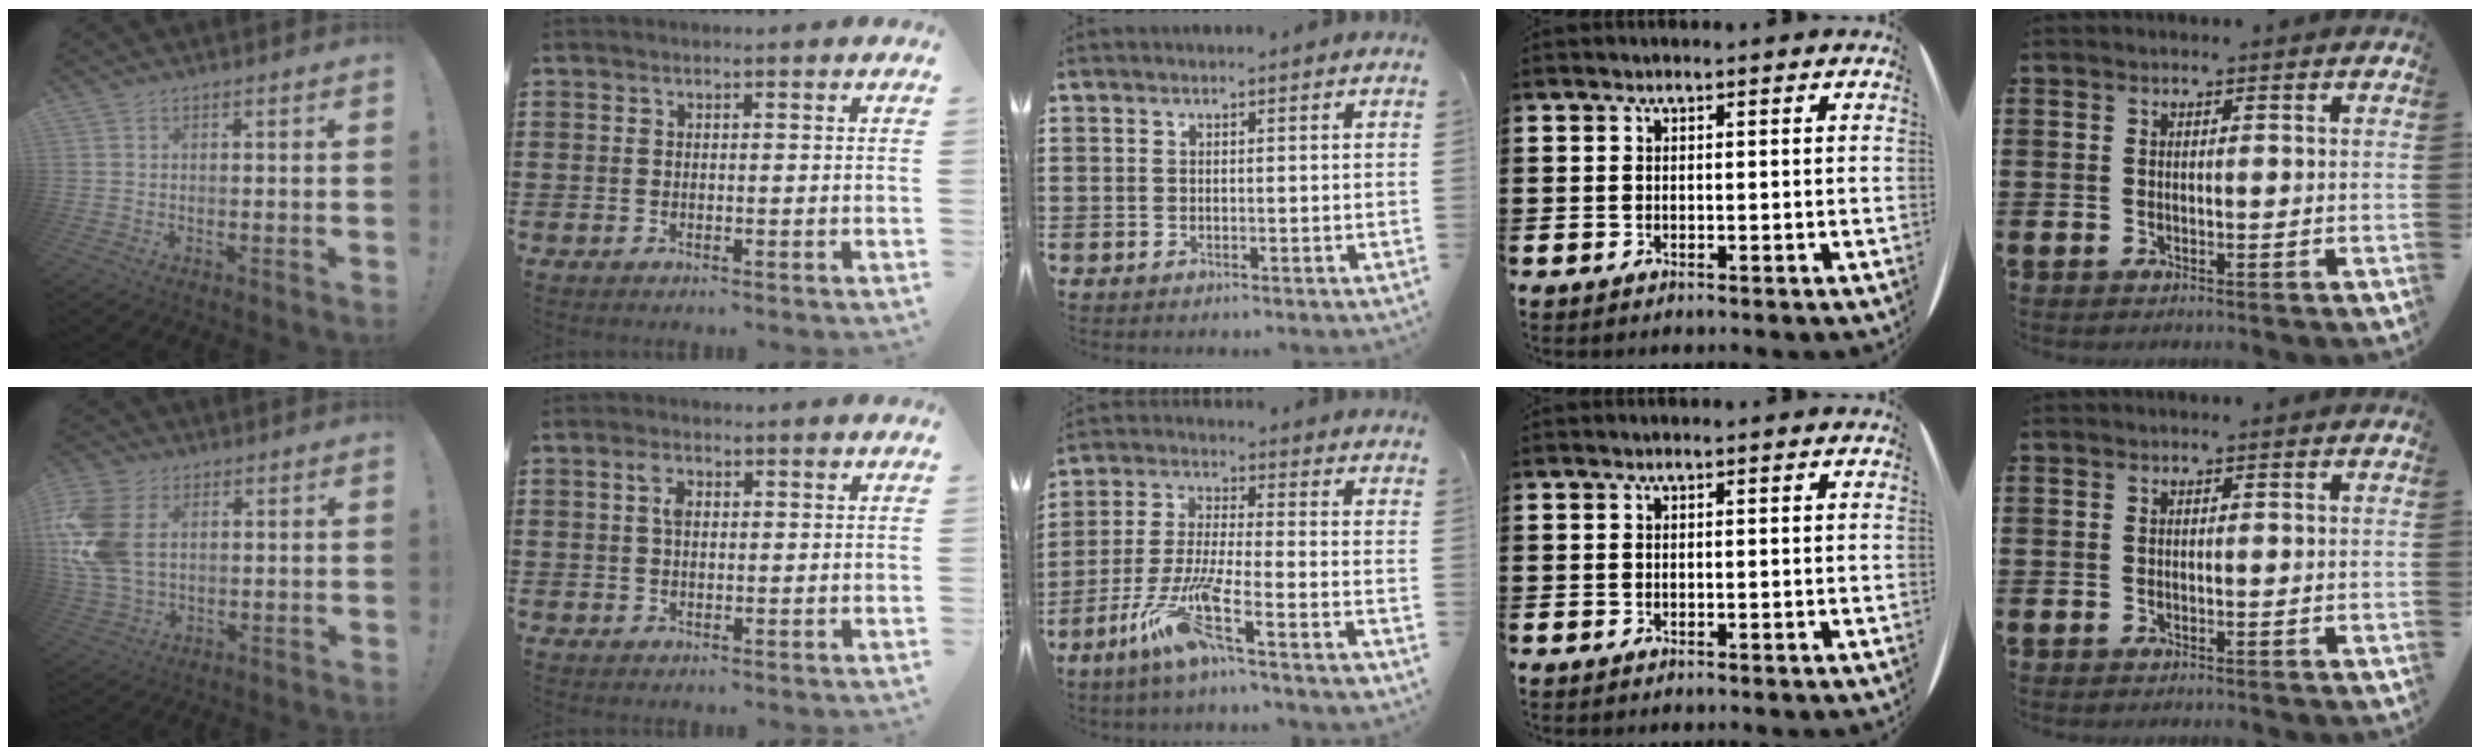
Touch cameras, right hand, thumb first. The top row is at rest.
{"thumb": {"total": 15.5, "force": [3.1, 10.6, 10.9], "torque": [-0.231, -0.008, 0.058]}, "index": {"total": 3.0, "force": [1.0, 1.3, 2.5], "torque": [-0.046, 0.005, 0.014]}, "middle": {"total": 10.1, "force": [-5.8, 1.3, 8.2], "torque": [-0.181, -0.013, -0.115]}}